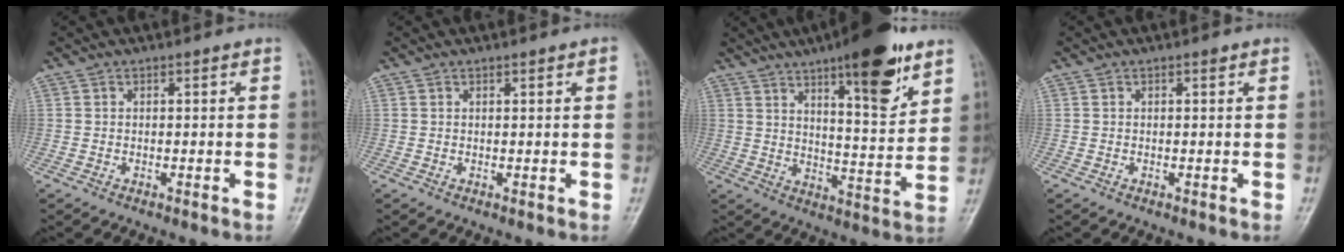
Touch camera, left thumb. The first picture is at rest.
{"total": 0.9, "force": [0.6, 0.2, 0.6], "torque": [-0.007, -0.001, 0.009]}
{"total": 17.1, "force": [10.3, 4.5, 12.9], "torque": [-0.161, -0.059, 0.157]}
{"total": 0.6, "force": [0.4, 0.2, 0.4], "torque": [-0.006, -0.002, 0.005]}